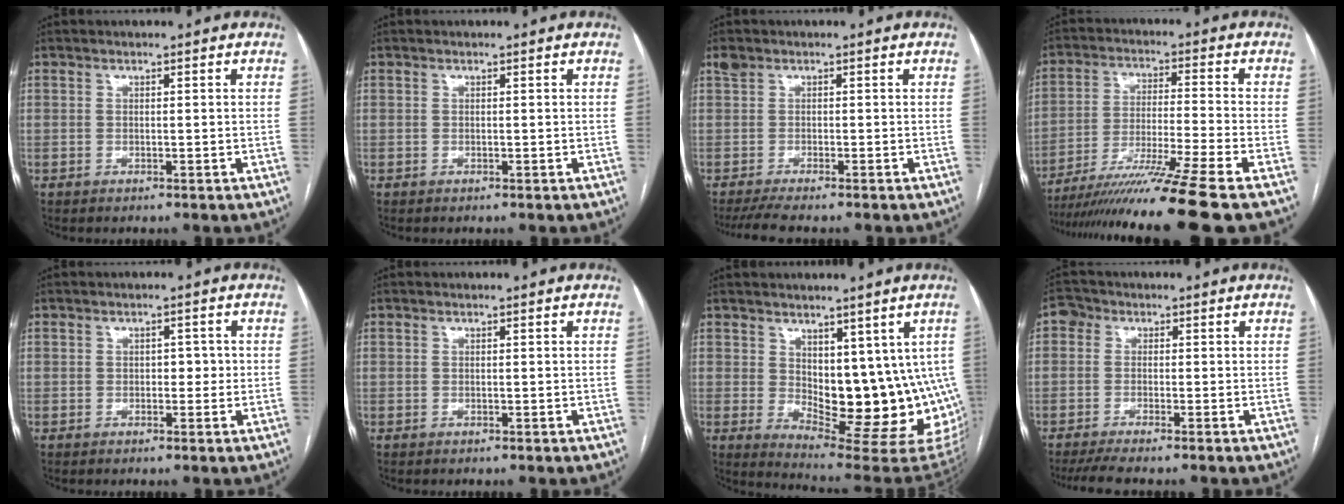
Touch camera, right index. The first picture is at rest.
{"total": 0.0}
{"total": 3.2, "force": [-1.7, 1.3, 2.4], "torque": [-0.068, 0.001, -0.033]}
{"total": 16.1, "force": [-12.8, -3.5, 9.1], "torque": [-0.159, -0.042, -0.217]}
{"total": 2.0, "force": [-0.1, 1.3, 1.5], "torque": [-0.014, 0.008, -0.003]}
{"total": 0.0}
{"total": 16.4, "force": [1.1, 7.8, 14.4], "torque": [-0.160, -0.018, 0.034]}
{"total": 4.5, "force": [-2.4, 2.3, 3.0], "torque": [-0.074, 0.001, -0.050]}